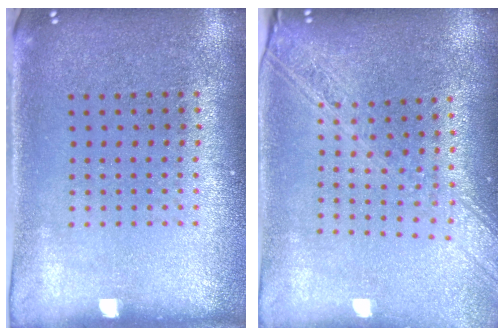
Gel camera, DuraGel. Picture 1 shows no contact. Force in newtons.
{"total": 2.1, "press": 1.8, "slide": 1.1}